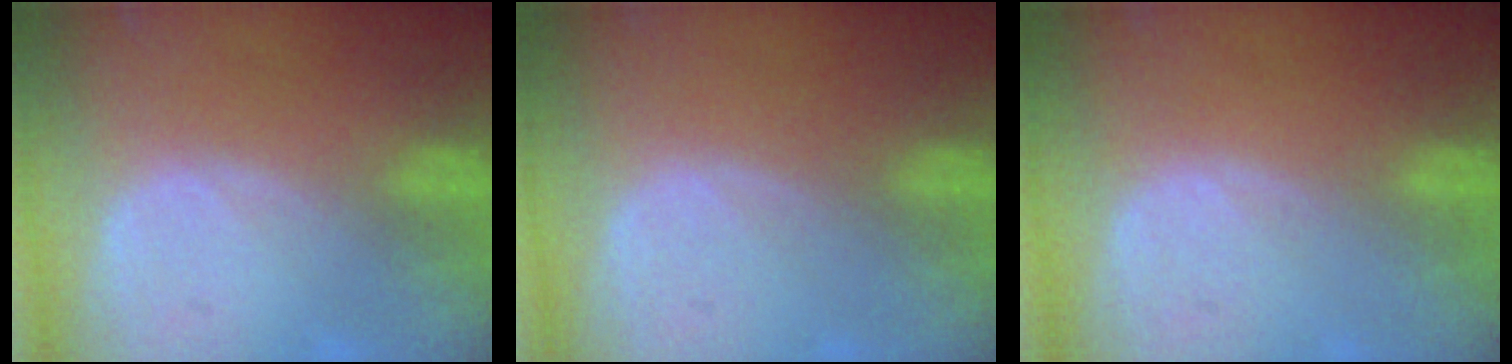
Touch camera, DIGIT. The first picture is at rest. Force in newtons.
{"total": 0.0}
{"total": 0.0}